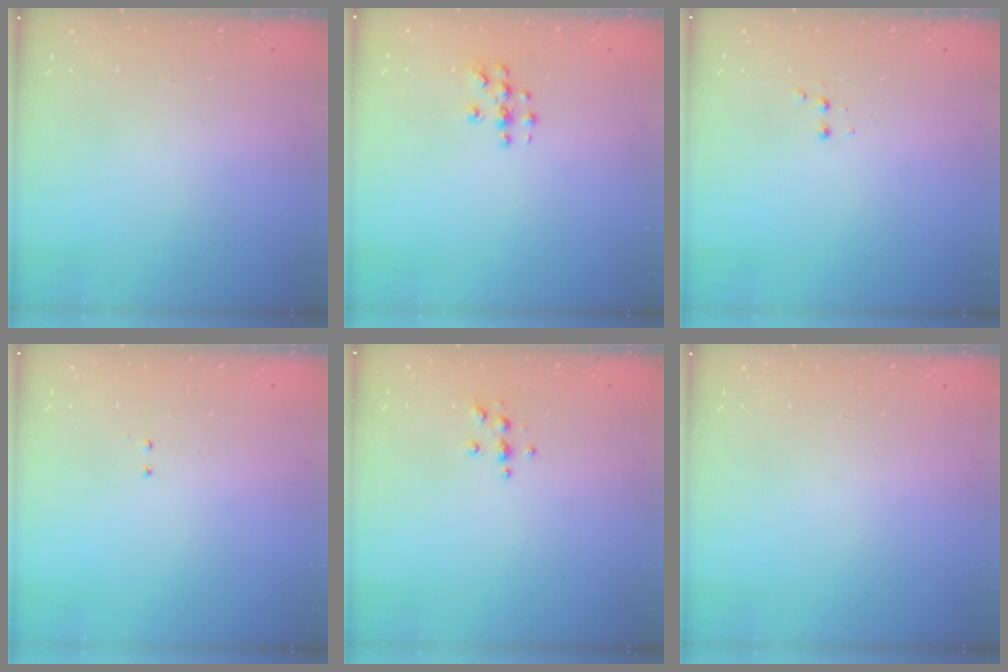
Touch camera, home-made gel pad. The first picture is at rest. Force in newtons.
{"total": 4.3, "press": 4.3, "slide": 0.6}
{"total": 2.9, "press": 2.7, "slide": 1.0}
{"total": 2.0, "press": 2.0, "slide": 0.4}
{"total": 3.9, "press": 3.8, "slide": 0.4}
{"total": 0.0}